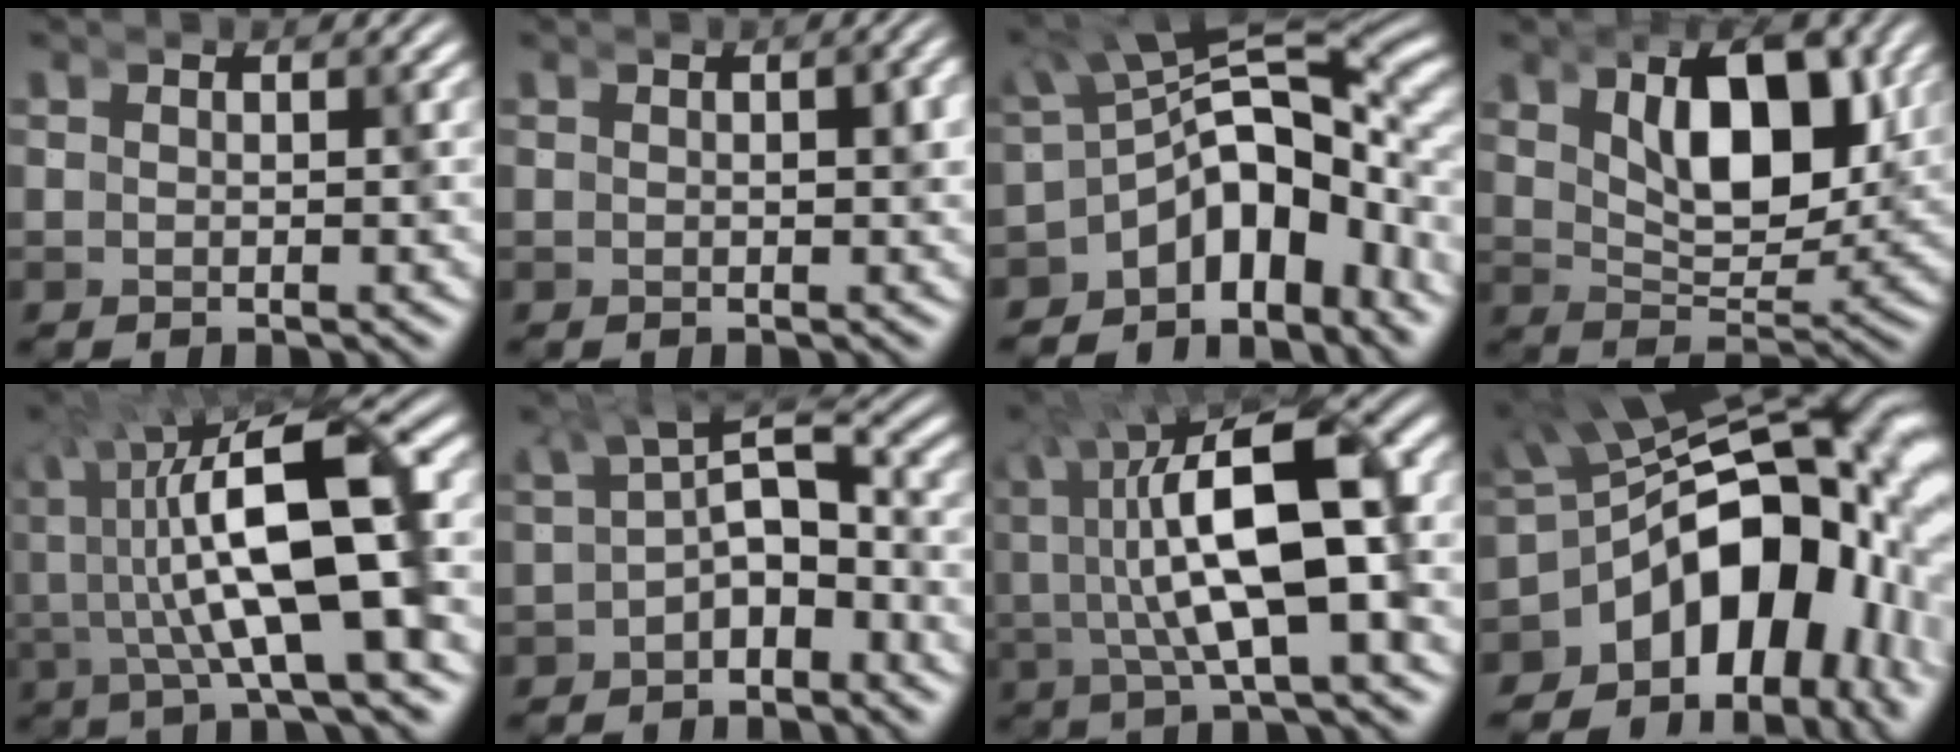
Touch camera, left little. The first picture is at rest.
{"total": 0.9, "force": [-0.2, 0.3, 0.8], "torque": [-0.008, 0.003, -0.004]}
{"total": 9.8, "force": [-3.0, 6.1, 7.0], "torque": [-0.127, -0.030, -0.049]}
{"total": 7.5, "force": [1.7, 4.2, 5.9], "torque": [-0.095, -0.010, 0.023]}
{"total": 8.5, "force": [-2.4, 3.0, 7.5], "torque": [-0.124, -0.011, -0.040]}
{"total": 3.9, "force": [-0.6, 2.4, 3.0], "torque": [-0.049, -0.014, -0.010]}
{"total": 8.4, "force": [-1.1, 3.9, 7.4], "torque": [-0.123, -0.012, -0.019]}
{"total": 16.2, "force": [-3.0, 10.8, 11.7], "torque": [-0.222, -0.056, -0.041]}